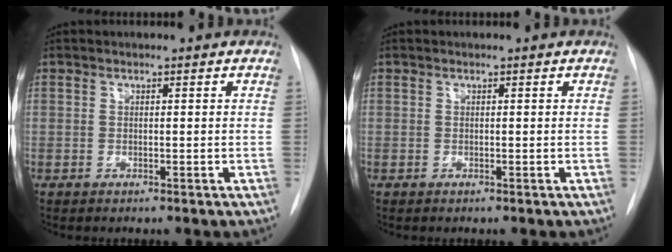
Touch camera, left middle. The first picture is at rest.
{"total": 0.0}